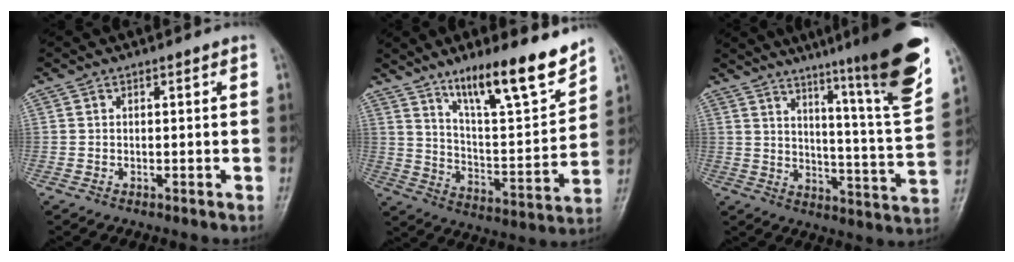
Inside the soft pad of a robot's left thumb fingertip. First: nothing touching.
{"total": 16.9, "force": [12.3, 3.3, 11.2], "torque": [-0.154, -0.079, 0.210]}
{"total": 23.2, "force": [15.5, 1.2, 17.3], "torque": [-0.225, -0.090, 0.219]}